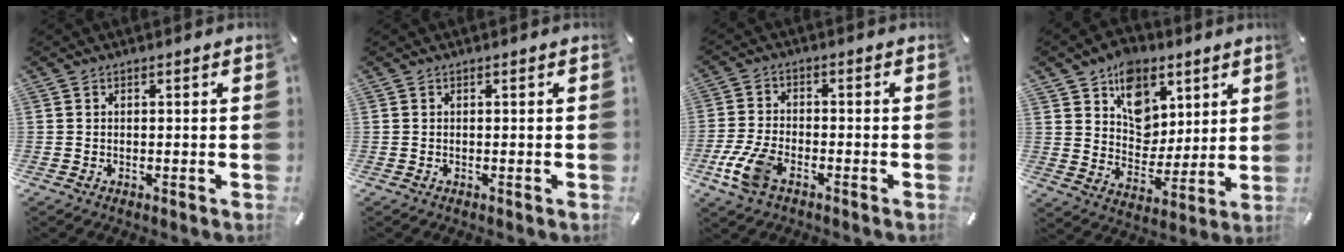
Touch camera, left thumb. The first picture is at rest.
{"total": 0.0}
{"total": 8.0, "force": [-3.9, 4.3, 5.6], "torque": [-0.130, 0.004, -0.073]}
{"total": 11.7, "force": [5.4, 9.6, 4.1], "torque": [-0.063, -0.037, 0.103]}